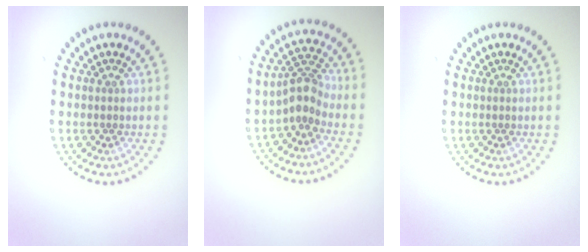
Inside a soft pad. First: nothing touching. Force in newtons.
{"total": 2.9, "press": 2.2, "slide": 1.8}
{"total": 0.0}